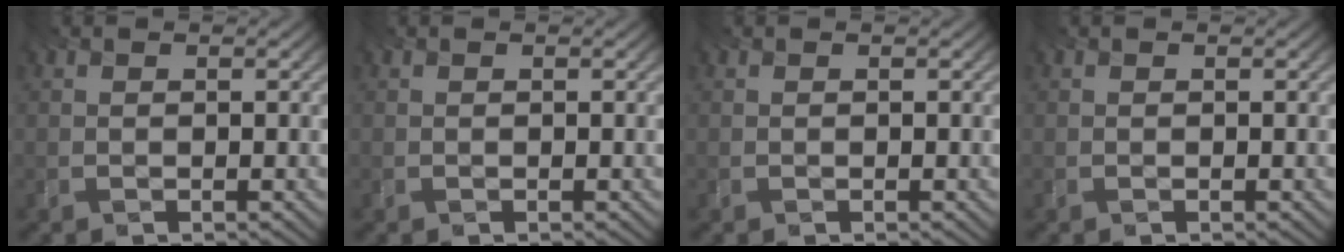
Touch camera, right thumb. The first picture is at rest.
{"total": 0.0}
{"total": 0.0}
{"total": 0.0}